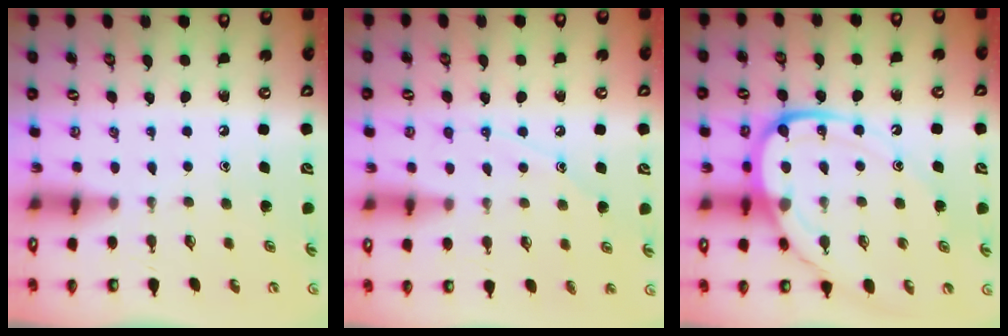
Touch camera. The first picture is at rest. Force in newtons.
{"total": 7.6, "press": 7.6, "slide": 0.6}
{"total": 15.0, "press": 14.9, "slide": 1.8}